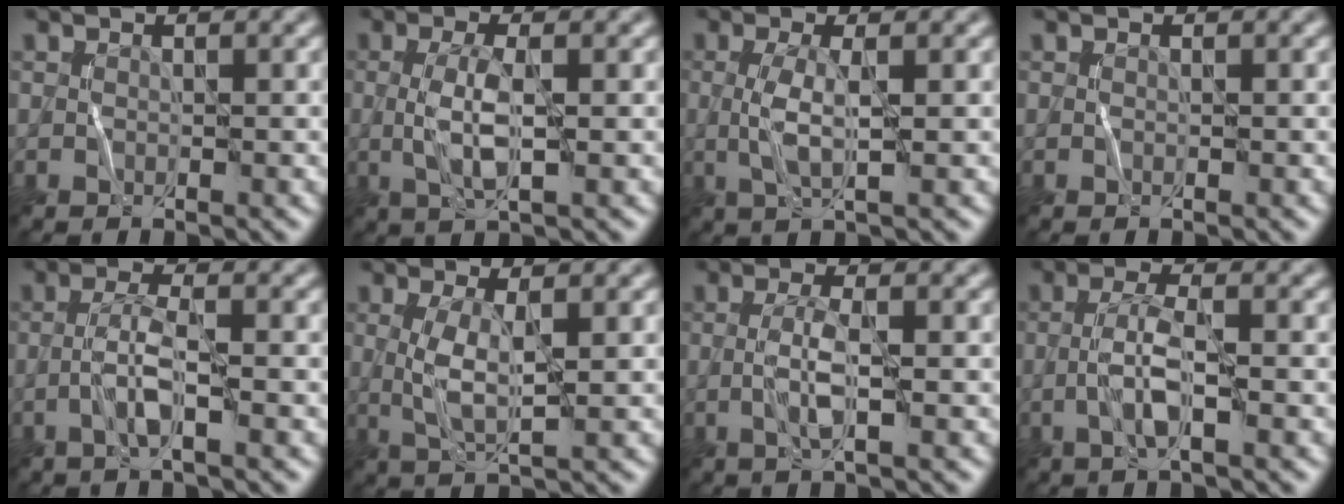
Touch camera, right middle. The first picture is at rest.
{"total": 3.3, "force": [-0.1, 0.9, 3.2], "torque": [-0.073, 0.002, -0.002]}
{"total": 2.6, "force": [0.0, 0.6, 2.5], "torque": [-0.059, 0.003, 0.000]}
{"total": 0.0}
{"total": 2.7, "force": [-1.1, 0.3, 2.5], "torque": [-0.052, 0.016, -0.028]}
{"total": 3.1, "force": [0.3, 0.7, 3.0], "torque": [-0.068, 0.006, 0.009]}
{"total": 2.5, "force": [-0.4, 0.4, 2.4], "torque": [-0.053, 0.008, -0.011]}
{"total": 3.1, "force": [-1.0, 0.5, 2.9], "torque": [-0.060, 0.015, -0.025]}